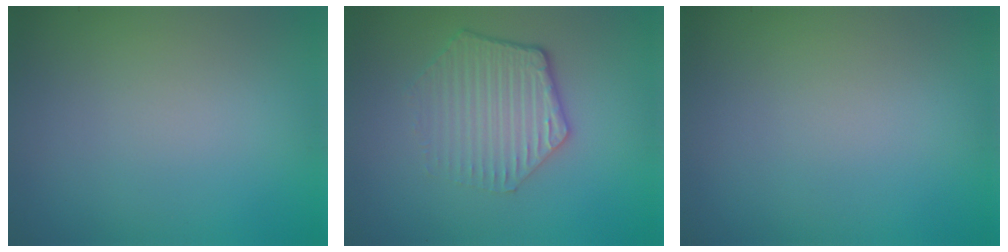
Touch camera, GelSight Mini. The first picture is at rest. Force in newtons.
{"total": 4.1, "press": 3.3, "slide": 2.5}
{"total": 0.0}